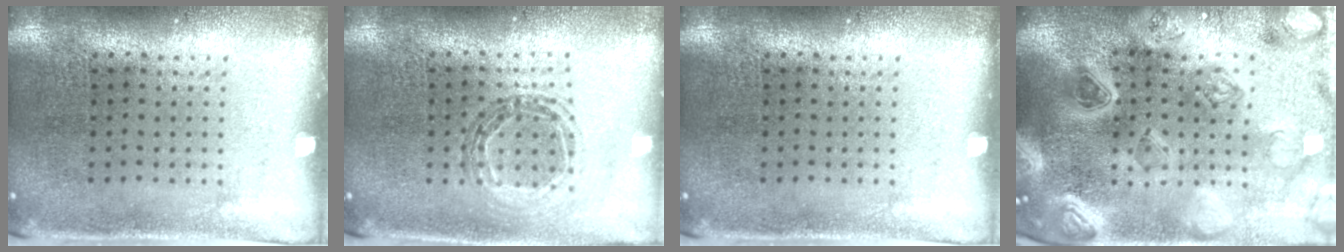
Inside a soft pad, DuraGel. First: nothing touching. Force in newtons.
{"total": 0.5, "press": 0.5, "slide": 0.0}
{"total": 0.0}
{"total": 5.1, "press": 4.3, "slide": 2.8}